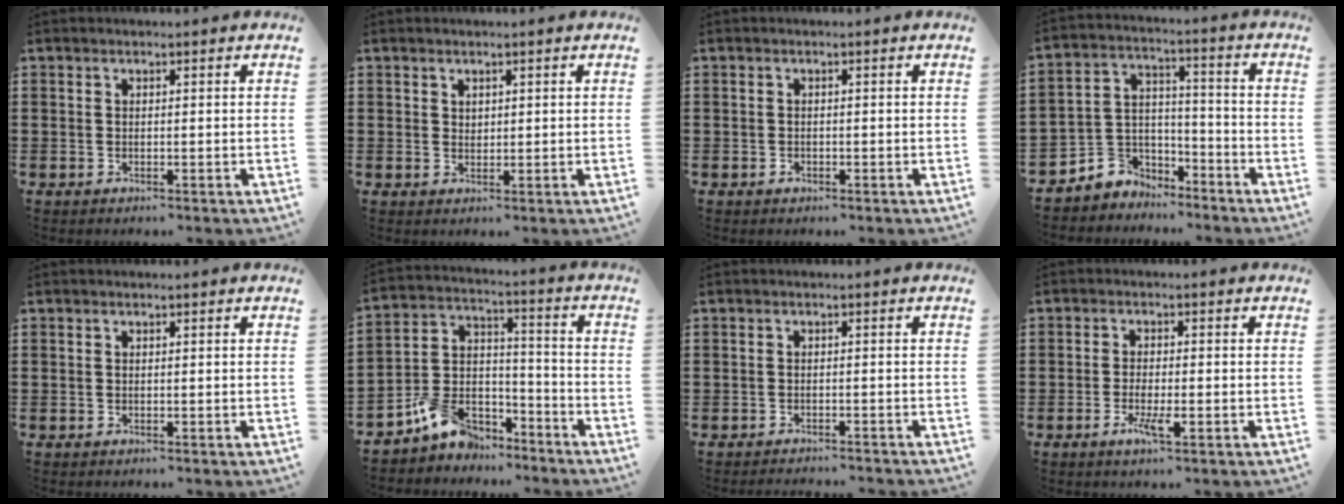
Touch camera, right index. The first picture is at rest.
{"total": 1.3, "force": [1.0, 0.7, 0.2], "torque": [-0.005, 0.003, 0.020]}
{"total": 0.6, "force": [-0.4, 0.4, 0.2], "torque": [-0.005, 0.002, -0.009]}
{"total": 4.6, "force": [-3.4, 3.1, -0.5], "torque": [-0.019, 0.000, -0.074]}
{"total": 0.0}
{"total": 7.5, "force": [-5.9, 4.2, 1.9], "torque": [-0.057, 0.020, -0.116]}
{"total": 1.3, "force": [-1.3, -0.3, 0.0], "torque": [-0.003, 0.001, -0.026]}
{"total": 3.4, "force": [-1.4, 0.8, 3.0], "torque": [-0.062, -0.005, -0.028]}